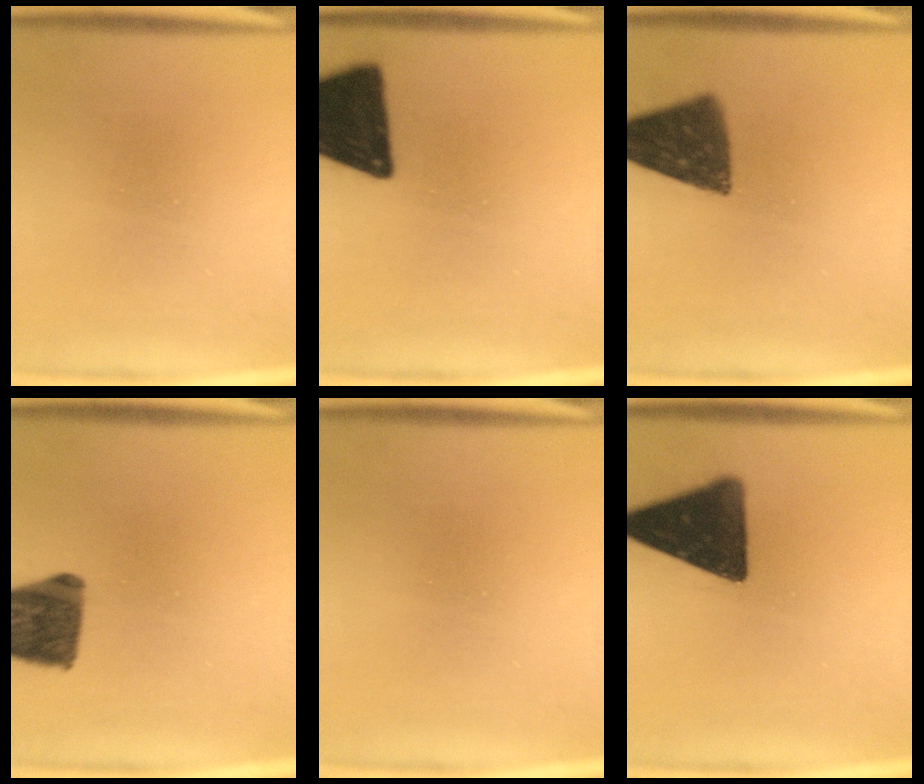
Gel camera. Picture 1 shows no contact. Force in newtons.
{"total": 19.5}
{"total": 11.3}
{"total": 12.6}
{"total": 0.0}
{"total": 15.9}